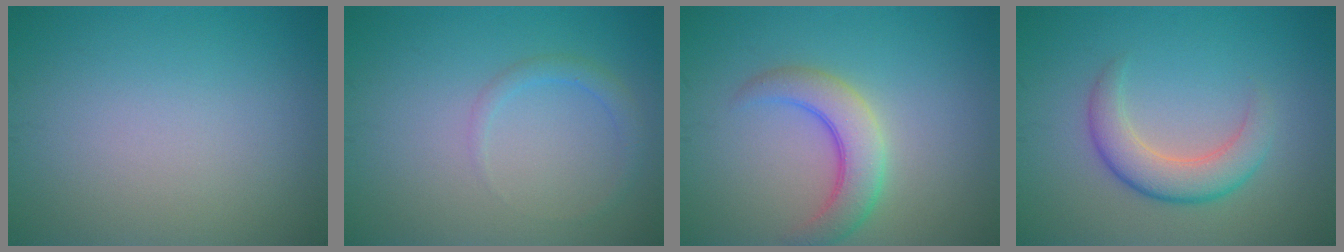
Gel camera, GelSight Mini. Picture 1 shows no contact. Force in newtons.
{"total": 1.5, "press": 1.5, "slide": 0.2}
{"total": 4.3, "press": 4.3, "slide": 0.3}
{"total": 4.0, "press": 4.0, "slide": 0.1}